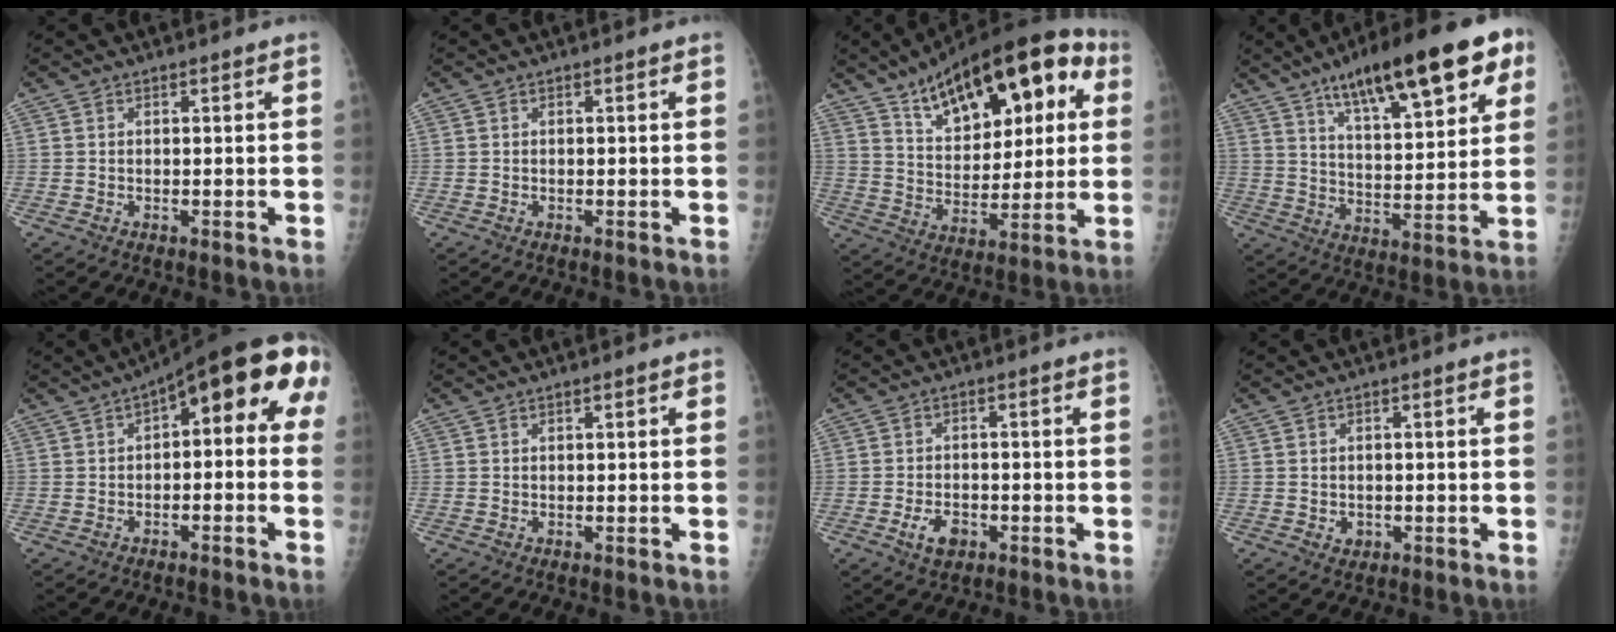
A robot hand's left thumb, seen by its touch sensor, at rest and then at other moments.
{"total": 0.0}
{"total": 25.5, "force": [11.0, 12.0, 19.6], "torque": [-0.262, -0.001, 0.175]}
{"total": 22.3, "force": [12.4, 6.4, 17.3], "torque": [-0.231, -0.028, 0.194]}
{"total": 12.6, "force": [2.4, 5.4, 11.1], "torque": [-0.114, 0.046, 0.019]}
{"total": 0.8, "force": [0.3, 0.2, 0.7], "torque": [-0.013, 0.002, 0.003]}
{"total": 4.6, "force": [-2.2, 2.9, 2.9], "torque": [-0.044, 0.012, -0.034]}
{"total": 2.0, "force": [-0.5, 1.7, 0.9], "torque": [-0.004, 0.003, -0.003]}